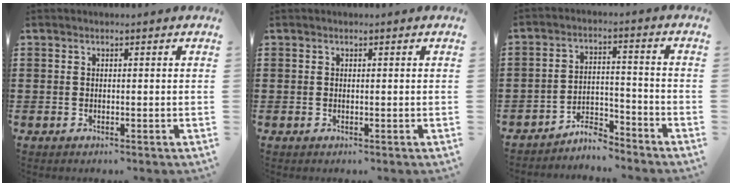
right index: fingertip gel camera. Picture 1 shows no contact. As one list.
[{"total": 0.0}, {"total": 5.1, "force": [-4.9, 1.0, 1.3], "torque": [-0.030, 0.009, -0.097]}]